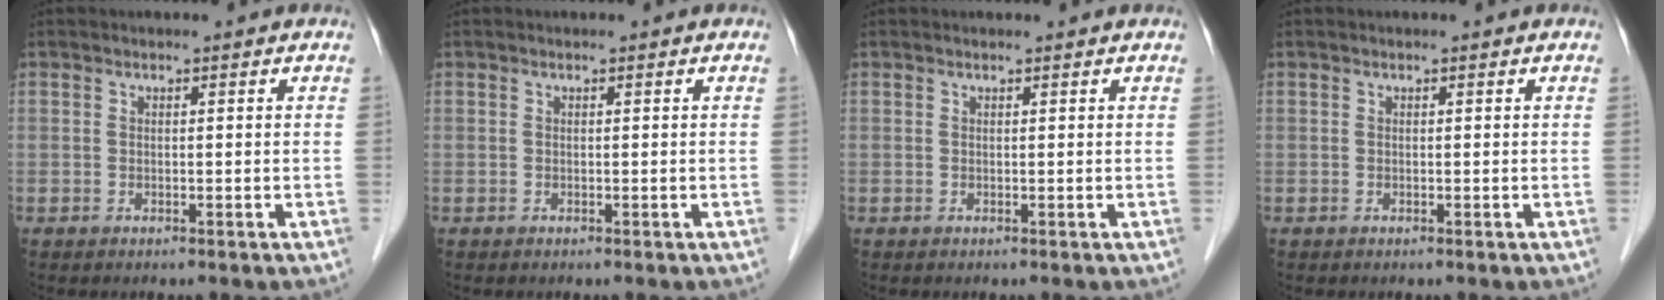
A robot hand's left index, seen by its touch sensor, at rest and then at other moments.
{"total": 0.0}
{"total": 0.5, "force": [-0.5, -0.1, -0.1], "torque": [-0.001, -0.003, -0.012]}
{"total": 0.0}